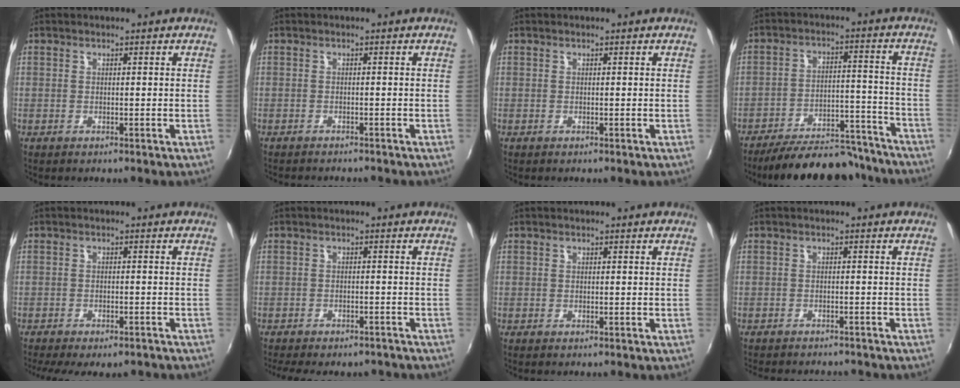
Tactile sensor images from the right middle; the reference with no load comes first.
{"total": 3.1, "force": [-2.9, 0.6, 0.9], "torque": [-0.026, -0.013, -0.045]}
{"total": 0.0}
{"total": 20.4, "force": [-18.1, 6.0, 7.2], "torque": [-0.130, 0.021, -0.237]}
{"total": 10.3, "force": [-8.4, 3.1, 5.1], "torque": [-0.113, -0.031, -0.120]}
{"total": 11.3, "force": [-9.6, 3.6, 4.8], "torque": [-0.108, -0.019, -0.128]}
{"total": 0.0}
{"total": 7.8, "force": [-7.1, 1.9, 2.6], "torque": [-0.067, -0.017, -0.103]}